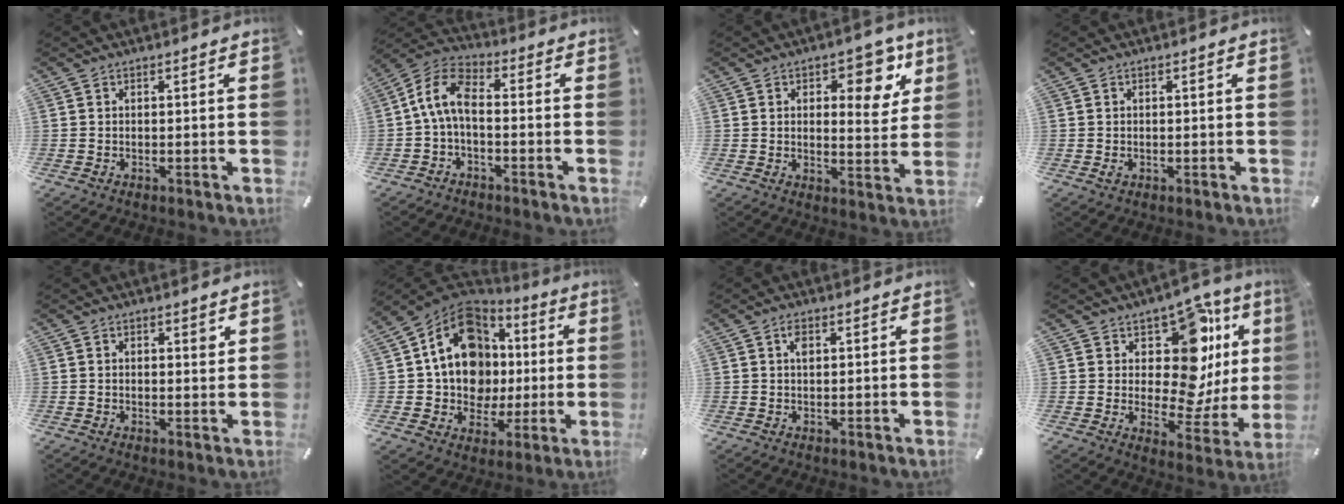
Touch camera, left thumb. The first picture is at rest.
{"total": 8.7, "force": [-1.0, 4.8, 7.1], "torque": [-0.159, 0.004, -0.018]}
{"total": 10.7, "force": [4.8, 5.5, 7.8], "torque": [-0.082, -0.025, 0.072]}
{"total": 0.9, "force": [-0.1, 0.6, 0.7], "torque": [-0.013, 0.001, -0.002]}
{"total": 1.9, "force": [0.8, 1.0, 1.5], "torque": [-0.015, -0.004, 0.009]}
{"total": 16.7, "force": [2.8, 14.0, 8.6], "torque": [-0.143, -0.028, 0.056]}
{"total": 2.1, "force": [0.7, 1.1, 1.6], "torque": [-0.027, 0.000, 0.011]}
{"total": 19.6, "force": [7.1, 10.4, 15.0], "torque": [-0.222, -0.078, 0.110]}